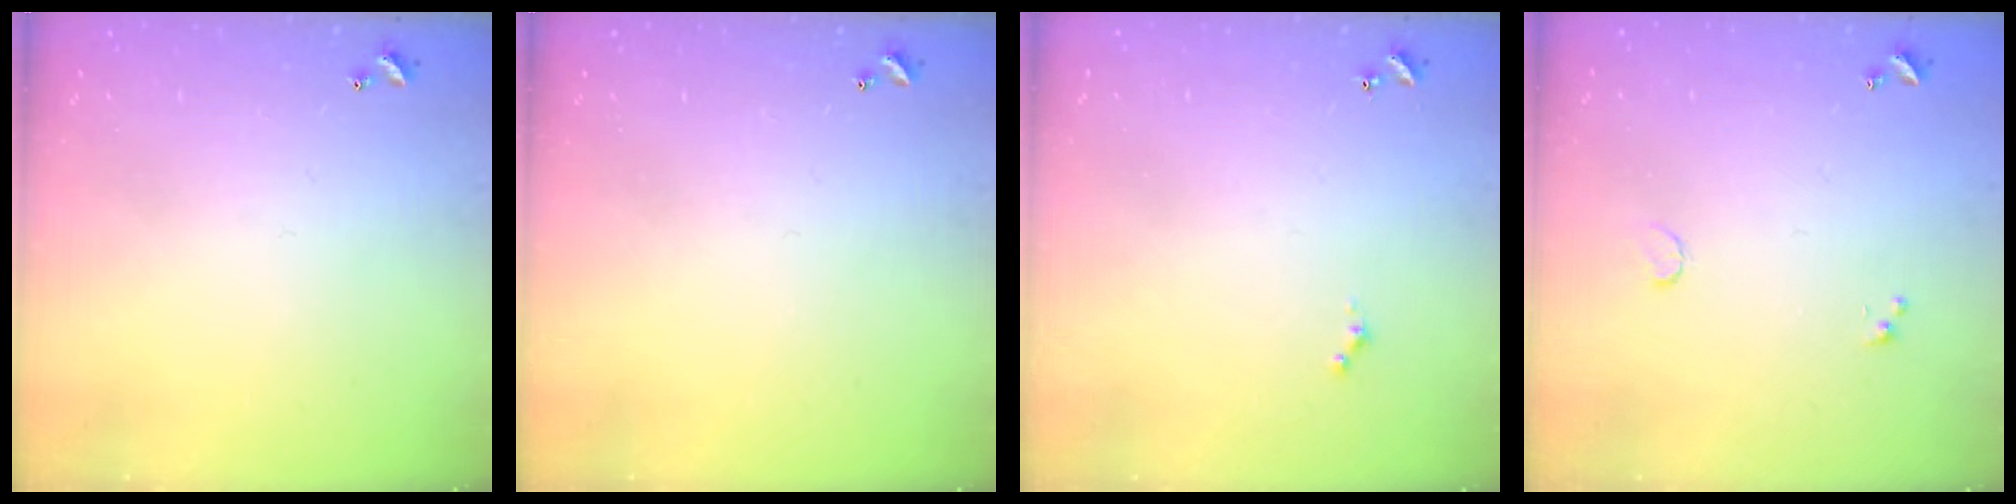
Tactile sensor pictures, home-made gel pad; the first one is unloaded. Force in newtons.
{"total": 0.0}
{"total": 0.0}
{"total": 0.5, "press": 0.4, "slide": 0.3}